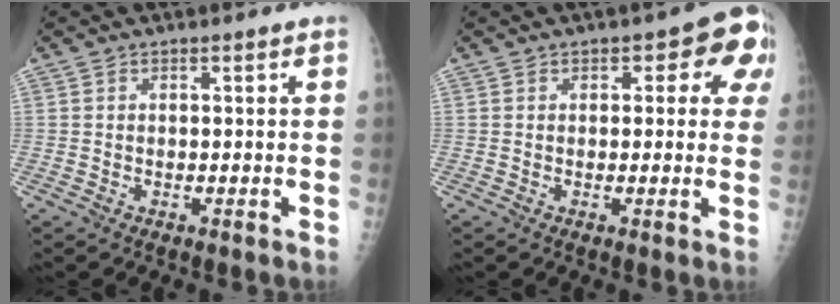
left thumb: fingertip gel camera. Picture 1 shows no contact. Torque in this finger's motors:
{"motor_torque": [0.10, 0.26, 0.00, -0.14, 0.11]}